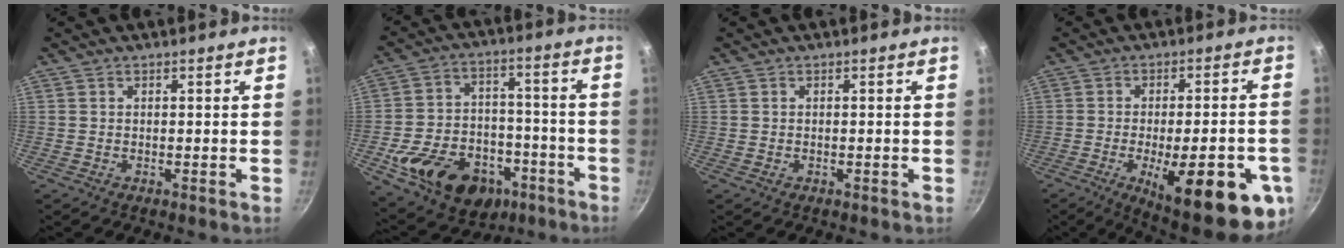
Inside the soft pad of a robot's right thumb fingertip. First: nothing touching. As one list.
[{"total": 20.7, "force": [-9.4, 14.3, 11.7], "torque": [-0.175, 0.058, -0.133]}, {"total": 0.0}, {"total": 22.2, "force": [-7.7, 7.2, 19.5], "torque": [-0.232, 0.002, -0.096]}]